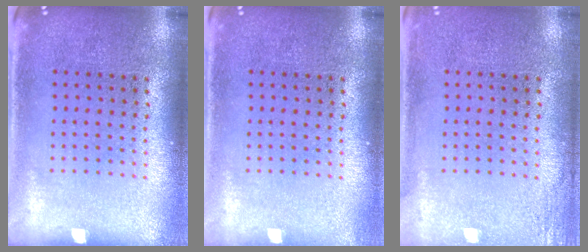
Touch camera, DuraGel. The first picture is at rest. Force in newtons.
{"total": 0.7, "press": 0.7, "slide": 0.1}
{"total": 1.8, "press": 1.8, "slide": 0.2}